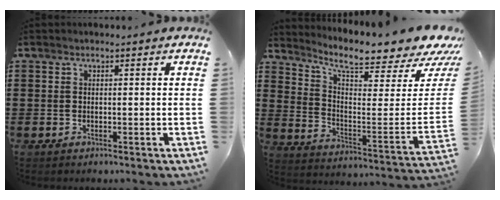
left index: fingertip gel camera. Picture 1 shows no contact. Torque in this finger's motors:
{"motor_torque": [0.46, -0.42, 0.31, 0.16]}